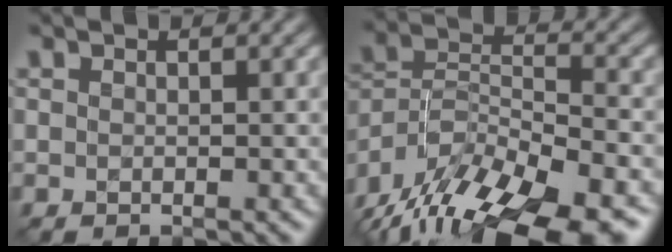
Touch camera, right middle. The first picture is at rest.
{"total": 18.6, "force": [-14.8, 7.1, 8.8], "torque": [-0.157, -0.010, -0.203]}